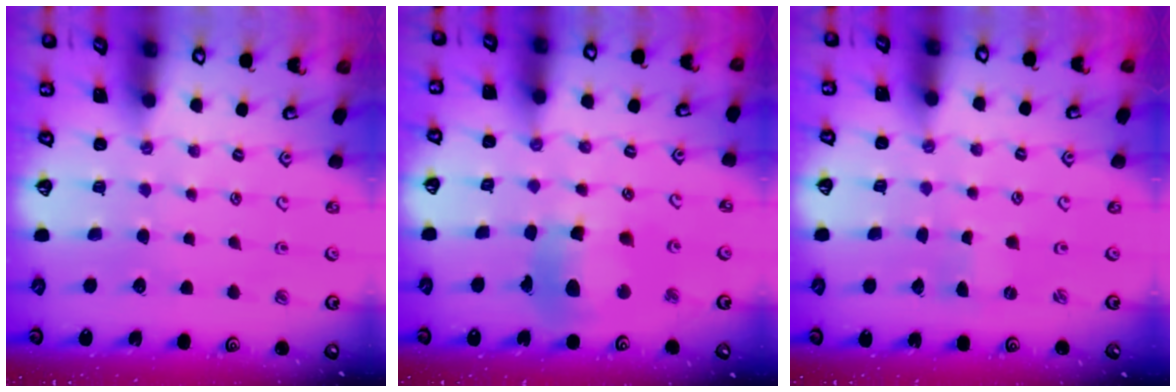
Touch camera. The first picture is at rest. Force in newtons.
{"total": 13.1, "press": 13.0, "slide": 1.6}
{"total": 0.0}